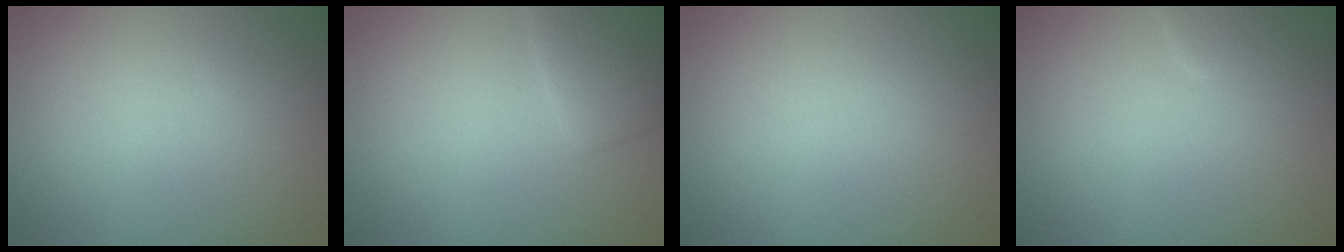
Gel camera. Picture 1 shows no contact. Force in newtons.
{"total": 2.6, "press": 2.6, "slide": 0.1}
{"total": 0.0}
{"total": 1.2, "press": 1.2, "slide": 0.1}